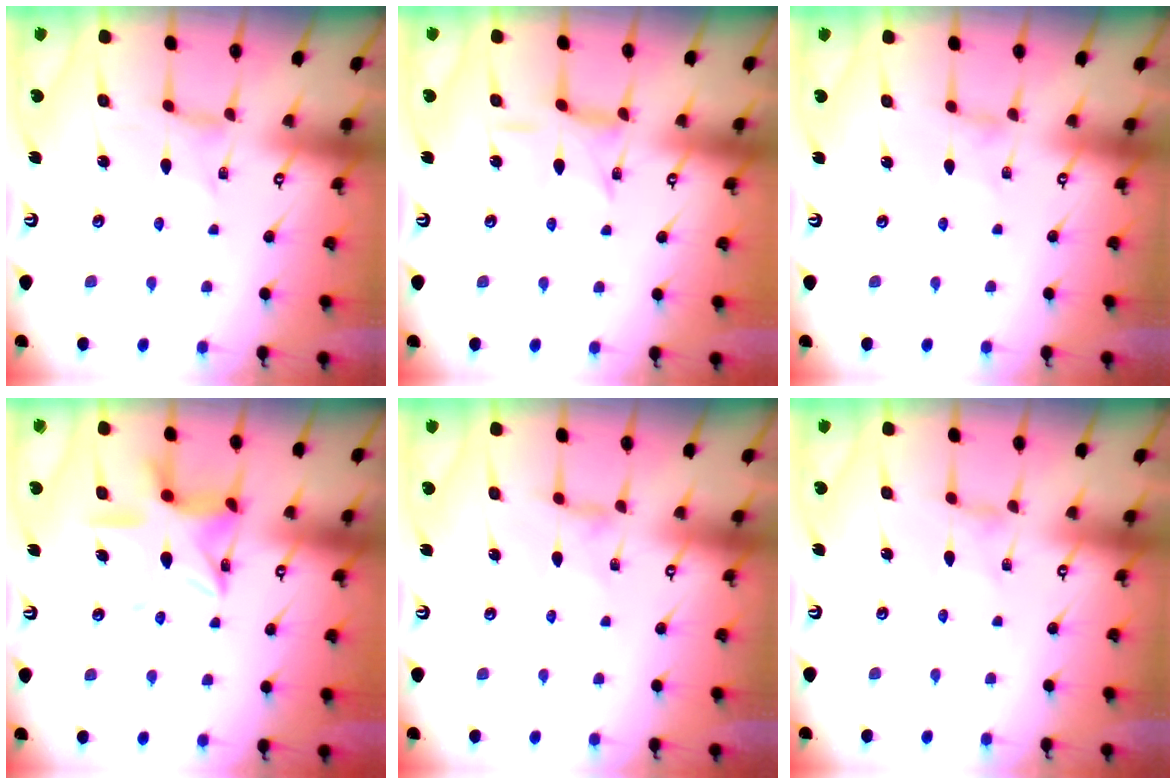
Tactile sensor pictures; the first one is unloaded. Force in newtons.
{"total": 4.4, "press": 4.4, "slide": 0.4}
{"total": 0.0}
{"total": 13.7, "press": 13.7, "slide": 1.2}
{"total": 2.5, "press": 2.5, "slide": 0.5}
{"total": 0.0}